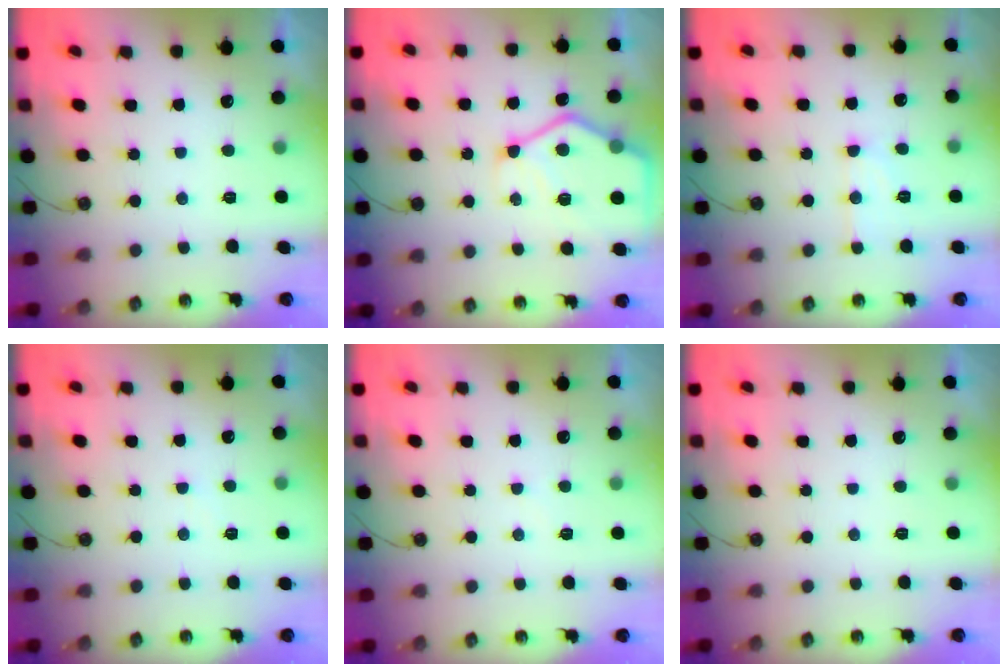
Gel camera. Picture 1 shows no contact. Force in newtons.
{"total": 13.6, "press": 13.5, "slide": 1.4}
{"total": 8.4, "press": 8.3, "slide": 0.8}
{"total": 2.2, "press": 2.2, "slide": 0.4}
{"total": 5.9, "press": 5.9, "slide": 0.6}
{"total": 0.0}